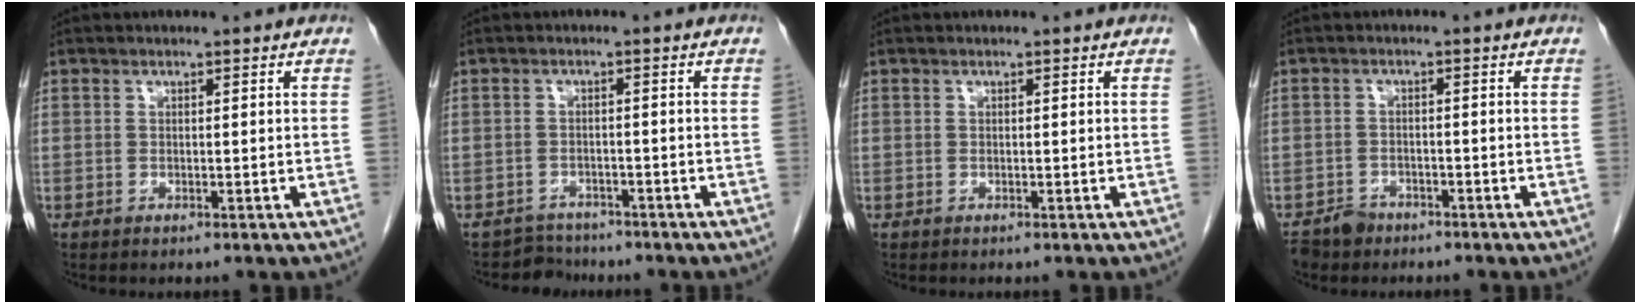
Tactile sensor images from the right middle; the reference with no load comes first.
{"total": 2.9, "force": [-2.5, 1.0, -1.1], "torque": [0.019, -0.001, -0.044]}
{"total": 0.0}
{"total": 3.3, "force": [-2.7, 1.9, 0.4], "torque": [-0.010, 0.001, -0.044]}